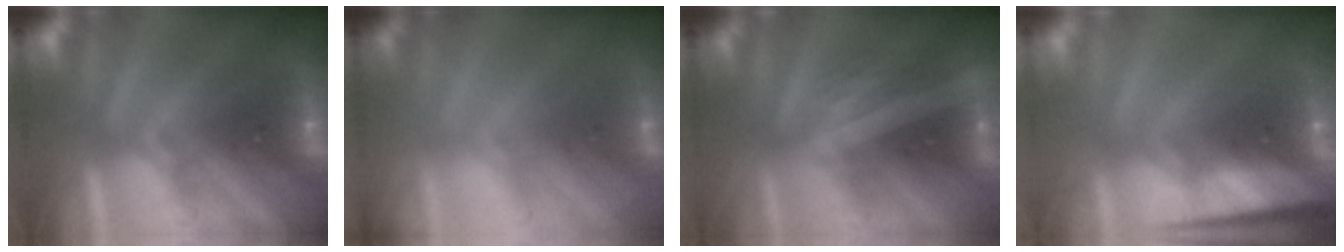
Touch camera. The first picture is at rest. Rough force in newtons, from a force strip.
{"total": 1.5}
{"total": 1.7}
{"total": 7.6}